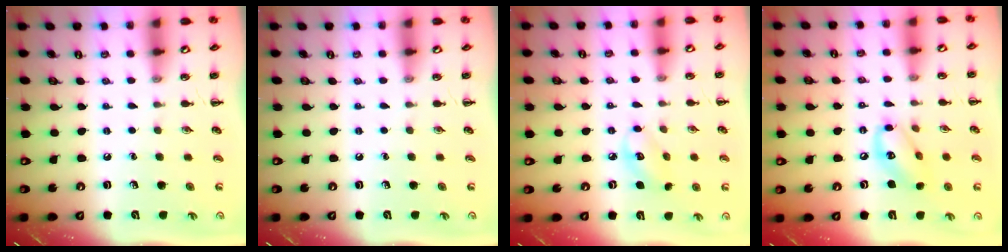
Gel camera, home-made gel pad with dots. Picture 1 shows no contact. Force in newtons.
{"total": 0.0}
{"total": 5.9, "press": 5.8, "slide": 0.9}
{"total": 11.3, "press": 11.1, "slide": 2.0}